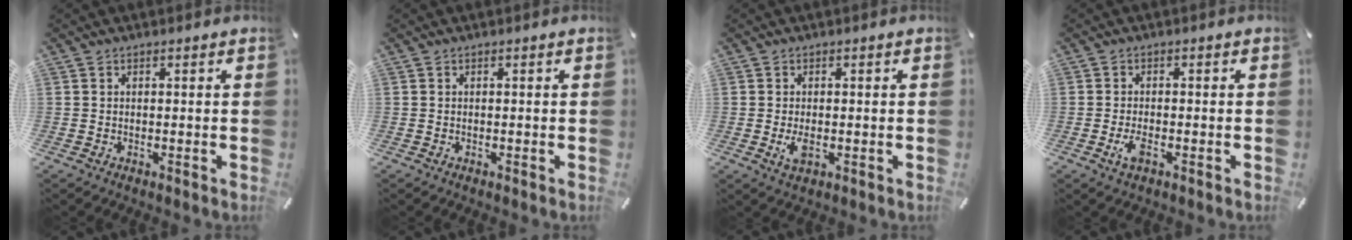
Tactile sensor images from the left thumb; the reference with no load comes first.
{"total": 0.0}
{"total": 3.1, "force": [-0.6, 1.7, 2.6], "torque": [-0.066, -0.007, -0.013]}
{"total": 2.9, "force": [-1.3, 1.1, 2.4], "torque": [-0.060, -0.003, -0.027]}